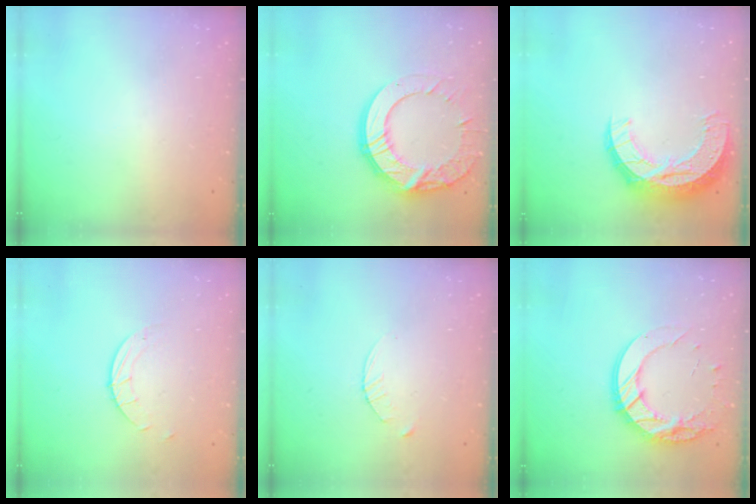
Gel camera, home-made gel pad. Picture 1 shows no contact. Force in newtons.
{"total": 17.0, "press": 17.0, "slide": 1.2}
{"total": 13.7, "press": 13.7, "slide": 0.9}
{"total": 2.7, "press": 2.7, "slide": 0.3}
{"total": 2.9, "press": 2.9, "slide": 0.4}
{"total": 16.5, "press": 16.5, "slide": 1.4}